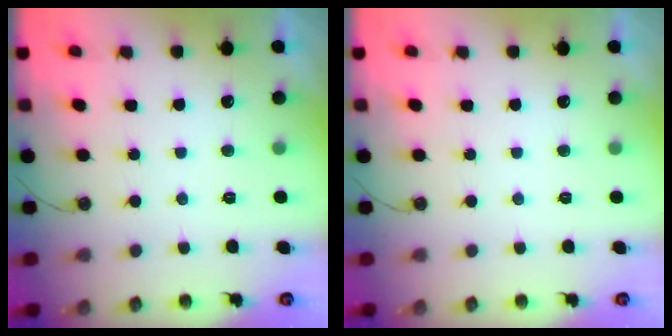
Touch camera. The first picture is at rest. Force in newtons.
{"total": 0.0}